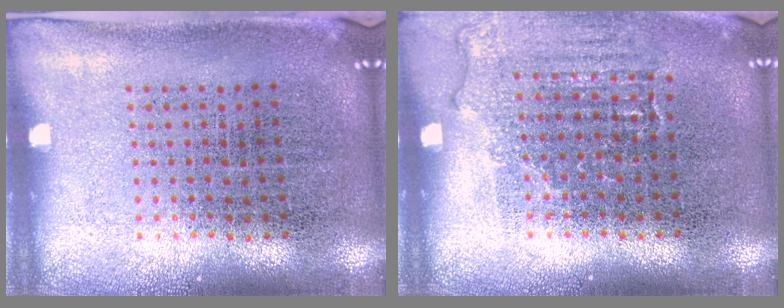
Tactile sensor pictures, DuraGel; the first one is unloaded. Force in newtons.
{"total": 1.1, "press": 1.0, "slide": 0.1}